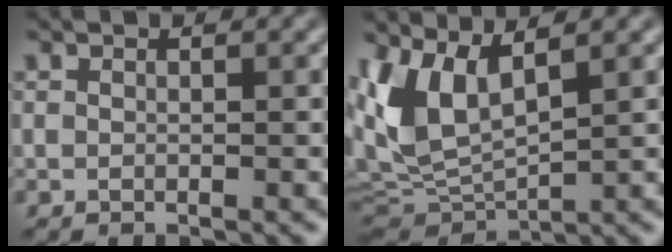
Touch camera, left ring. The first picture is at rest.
{"total": 7.7, "force": [2.2, 3.9, 6.2], "torque": [-0.154, 0.007, 0.050]}